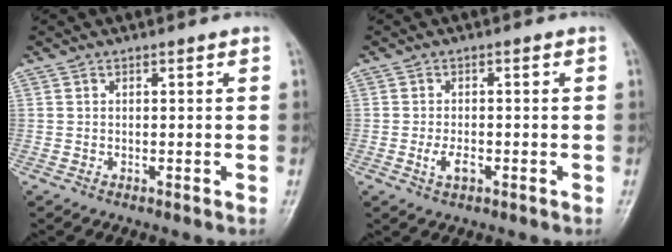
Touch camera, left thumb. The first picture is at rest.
{"total": 3.0, "force": [-1.1, 1.5, 2.3], "torque": [-0.046, 0.003, -0.018]}